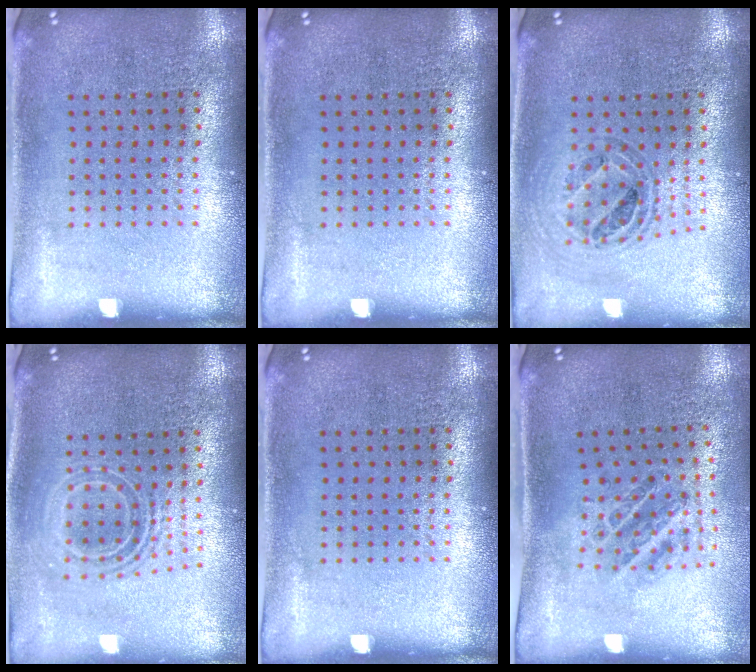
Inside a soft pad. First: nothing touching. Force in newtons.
{"total": 0.0}
{"total": 0.7, "press": 0.7, "slide": 0.0}
{"total": 1.8, "press": 1.4, "slide": 1.2}
{"total": 0.0}
{"total": 1.0, "press": 1.0, "slide": 0.2}